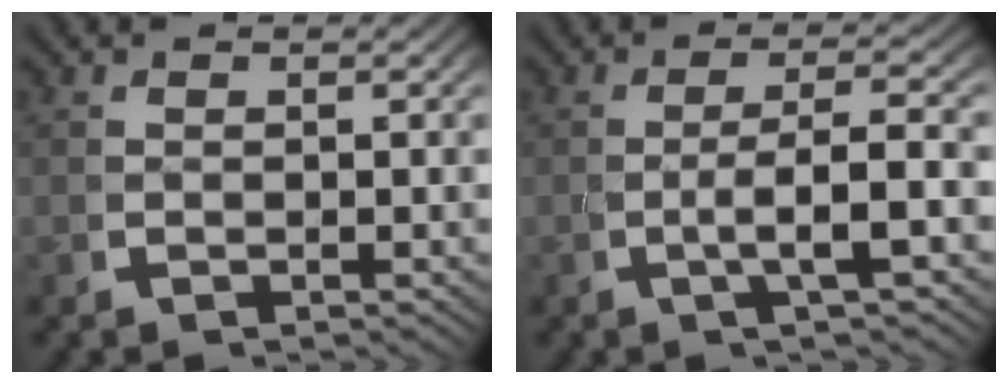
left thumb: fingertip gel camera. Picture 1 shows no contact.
{"total": 4.3, "force": [-0.5, 1.0, 4.2], "torque": [-0.084, -0.006, -0.005]}